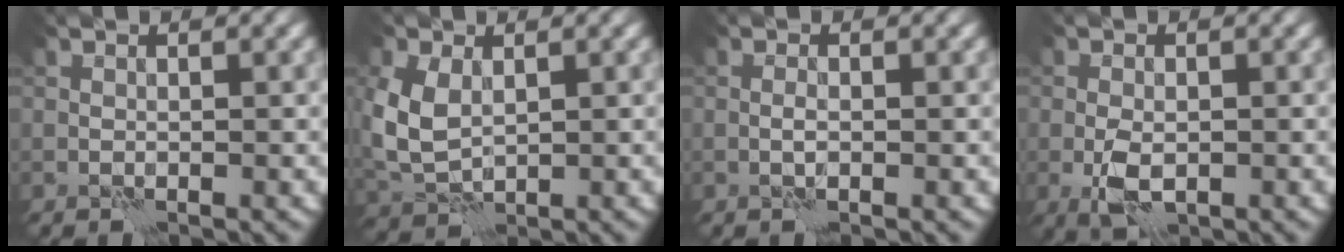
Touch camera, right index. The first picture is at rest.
{"total": 5.0, "force": [0.9, 3.4, 3.5], "torque": [-0.095, 0.004, 0.021]}
{"total": 0.8, "force": [-0.1, 0.2, 0.7], "torque": [-0.016, 0.003, -0.004]}
{"total": 3.3, "force": [-1.0, 1.7, 2.6], "torque": [-0.051, -0.005, -0.018]}